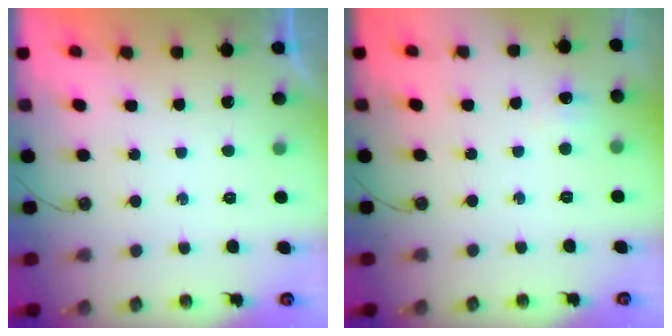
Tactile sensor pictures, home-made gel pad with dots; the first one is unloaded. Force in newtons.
{"total": 3.9, "press": 3.8, "slide": 0.6}